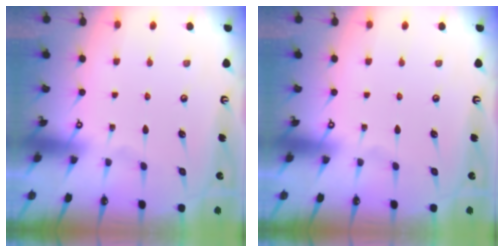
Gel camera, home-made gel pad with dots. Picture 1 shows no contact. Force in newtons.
{"total": 0.0}